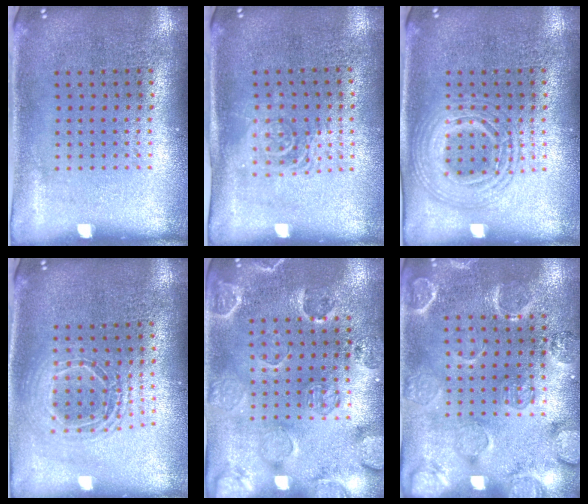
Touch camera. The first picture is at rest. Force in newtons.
{"total": 1.5, "press": 1.2, "slide": 0.9}
{"total": 2.8, "press": 2.8, "slide": 0.4}
{"total": 1.7, "press": 1.5, "slide": 0.9}
{"total": 2.4, "press": 2.0, "slide": 1.4}
{"total": 2.4, "press": 2.2, "slide": 0.8}